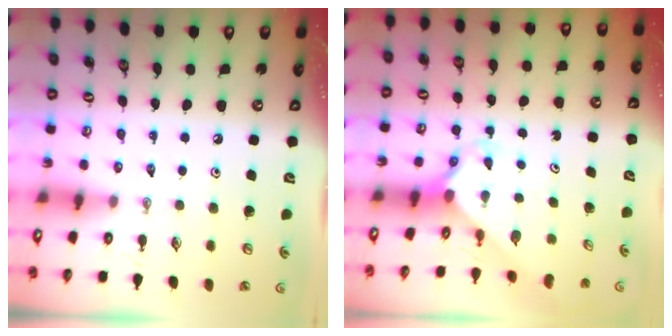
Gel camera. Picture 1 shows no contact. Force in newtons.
{"total": 2.4, "press": 2.3, "slide": 0.3}